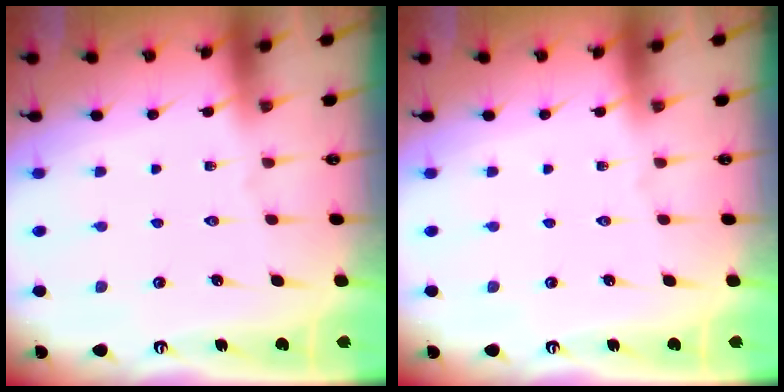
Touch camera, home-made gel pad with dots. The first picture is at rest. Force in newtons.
{"total": 0.0}